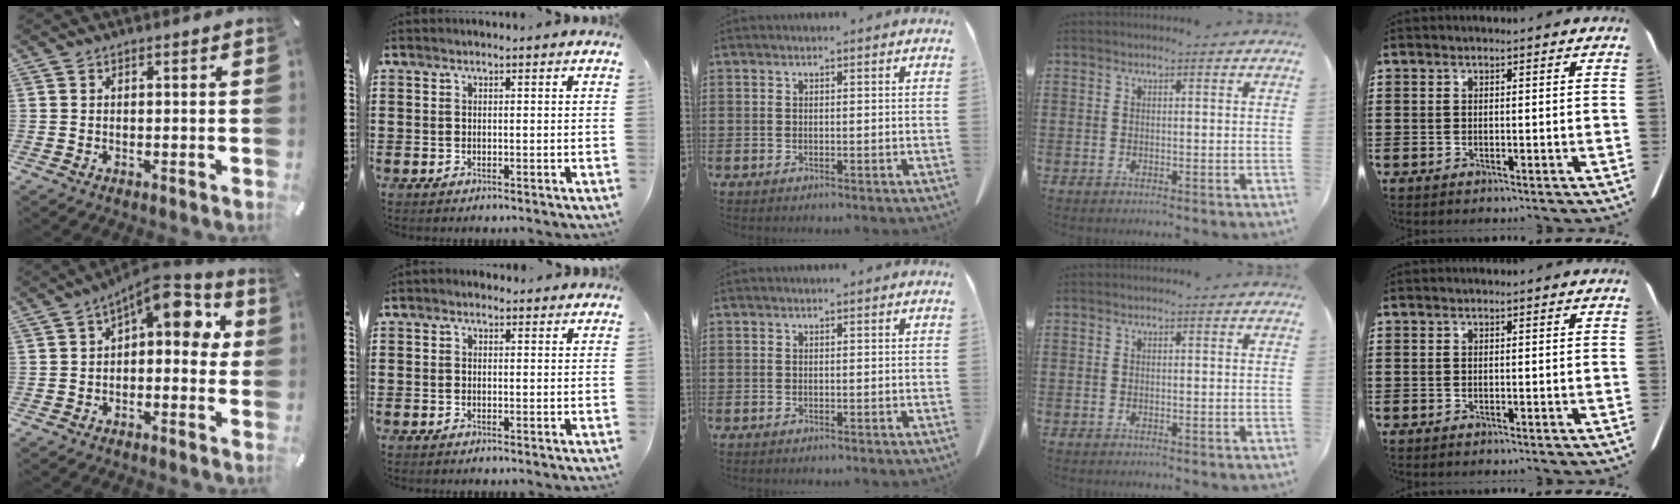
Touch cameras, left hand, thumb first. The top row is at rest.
{"thumb": {"total": 10.2, "force": [4.0, 4.8, 8.0], "torque": [-0.110, -0.024, 0.064]}, "index": {"total": 0.8, "force": [0.3, 0.6, 0.4], "torque": [-0.009, 0.006, 0.005]}}